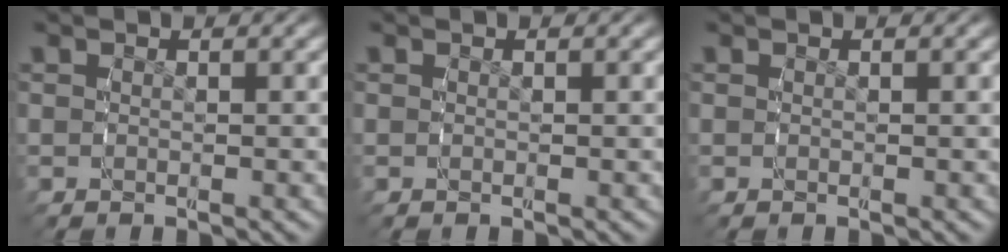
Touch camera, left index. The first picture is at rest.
{"total": 0.0}
{"total": 0.0}